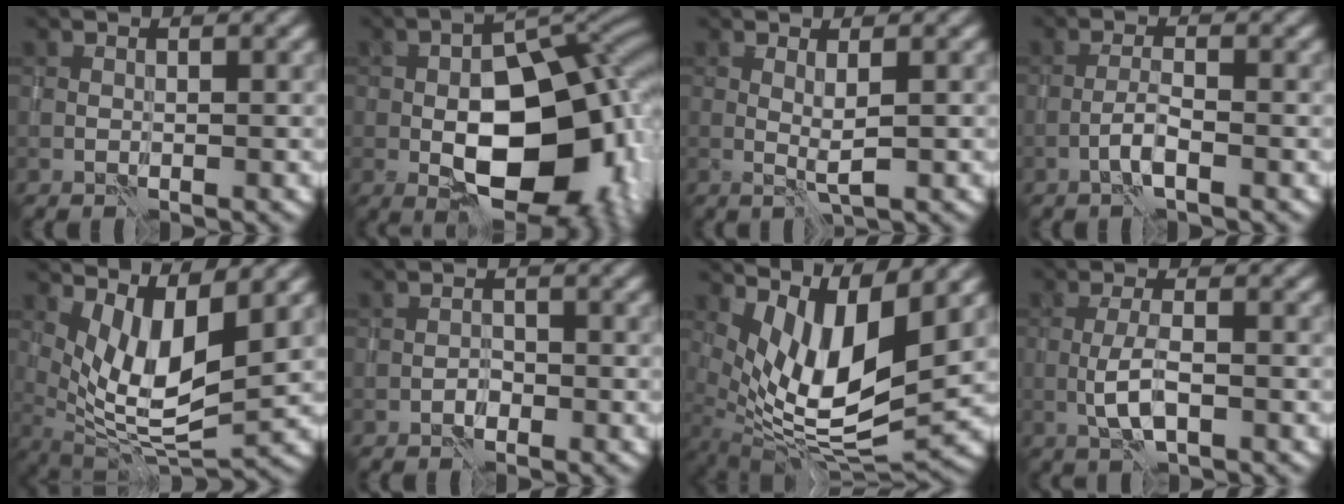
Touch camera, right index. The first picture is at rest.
{"total": 16.2, "force": [-3.5, 9.3, 12.8], "torque": [-0.149, -0.007, -0.047]}
{"total": 1.4, "force": [0.3, -0.2, 1.3], "torque": [-0.029, -0.005, 0.007]}
{"total": 1.9, "force": [-1.2, 0.0, 1.4], "torque": [-0.031, 0.007, -0.027]}
{"total": 7.1, "force": [2.3, 2.4, 6.3], "torque": [-0.120, -0.014, 0.044]}
{"total": 1.0, "force": [-0.8, 0.5, 0.4], "torque": [-0.004, 0.004, -0.015]}
{"total": 9.2, "force": [3.1, 3.1, 8.1], "torque": [-0.157, -0.011, 0.060]}
{"total": 3.0, "force": [-1.0, 0.7, 2.7], "torque": [-0.061, 0.001, -0.021]}